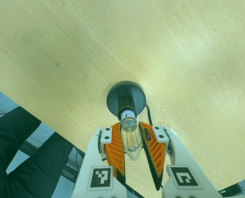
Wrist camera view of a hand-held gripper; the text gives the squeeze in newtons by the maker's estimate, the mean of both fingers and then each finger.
{"total": 14.3, "left": 14.4, "right": 14.3}